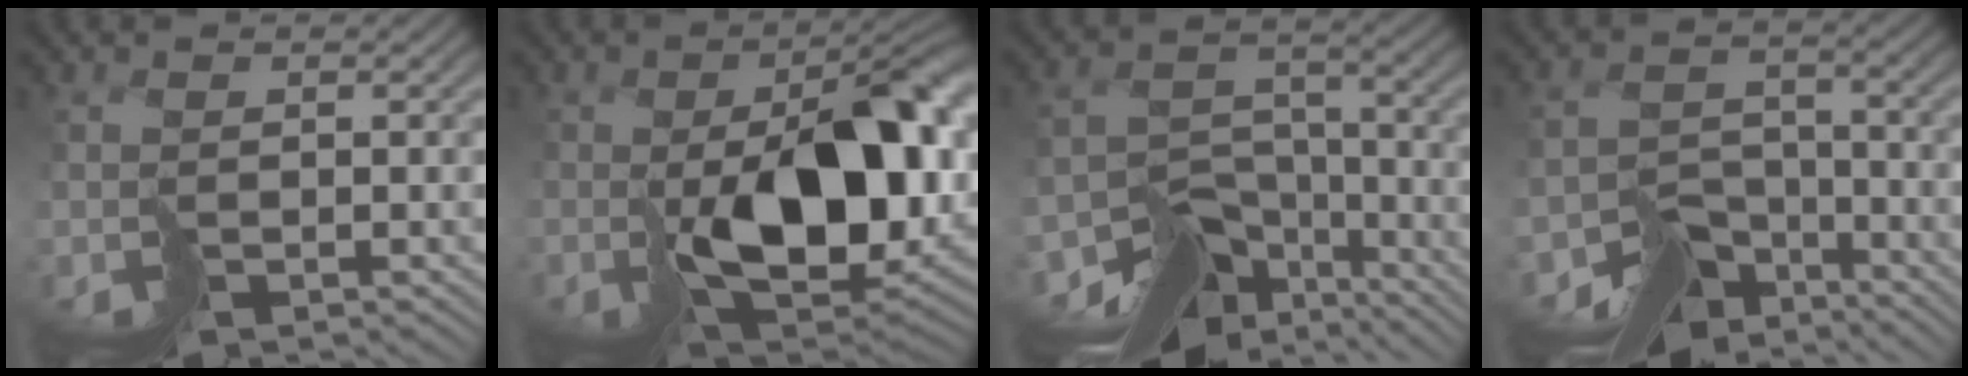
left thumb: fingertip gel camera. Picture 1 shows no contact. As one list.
[{"total": 15.7, "force": [-1.0, 8.5, 13.1], "torque": [-0.190, -0.026, 0.006]}, {"total": 10.4, "force": [-8.3, 5.3, 3.4], "torque": [-0.056, -0.016, -0.129]}, {"total": 7.2, "force": [-5.9, 3.8, 1.6], "torque": [-0.015, -0.016, -0.097]}]